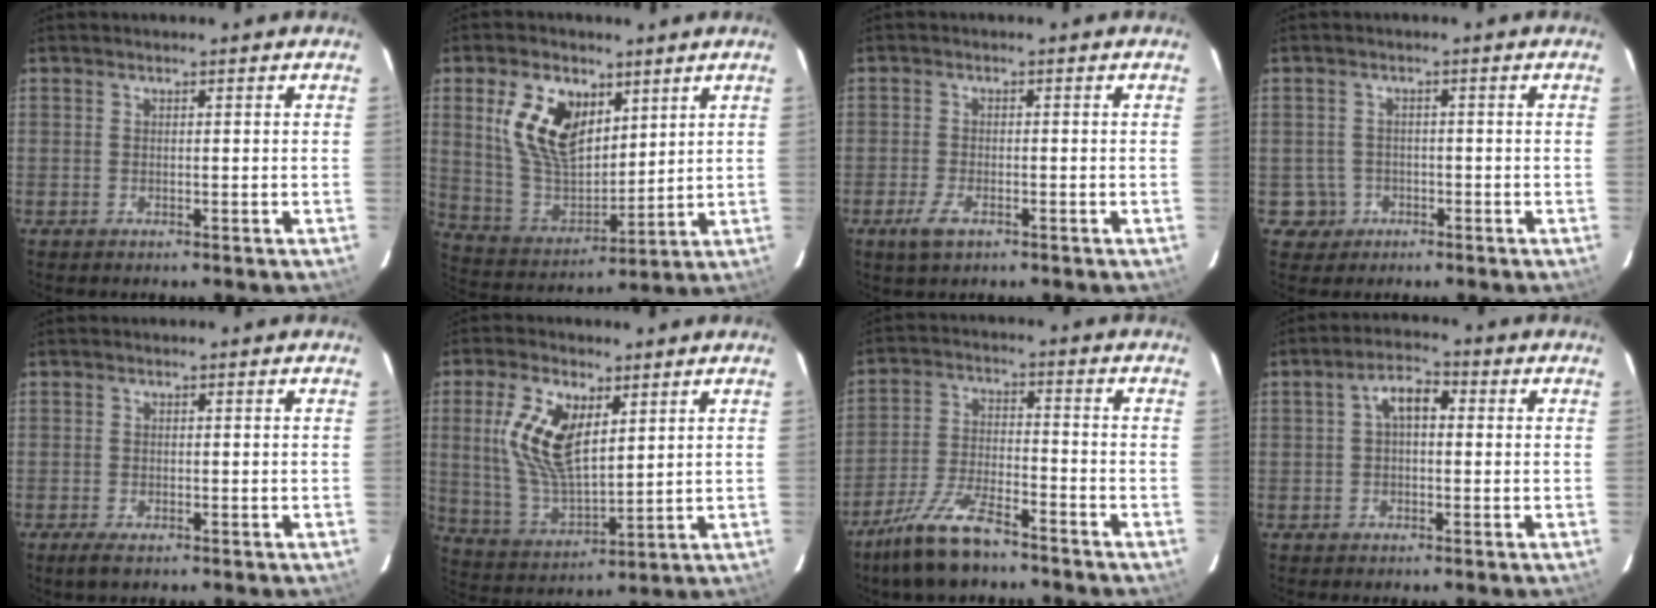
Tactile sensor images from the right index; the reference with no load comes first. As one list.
[{"total": 14.8, "force": [6.1, 8.7, 10.3], "torque": [-0.203, 0.011, 0.131]}, {"total": 3.8, "force": [-2.2, 1.6, 2.6], "torque": [-0.065, -0.007, -0.042]}, {"total": 4.0, "force": [-1.3, 3.7, -0.1], "torque": [-0.003, 0.018, -0.019]}, {"total": 2.5, "force": [-1.5, 1.0, 1.8], "torque": [-0.036, -0.008, -0.024]}, {"total": 13.5, "force": [4.3, 6.6, 11.0], "torque": [-0.225, 0.006, 0.096]}, {"total": 11.2, "force": [-8.6, 3.2, 6.4], "torque": [-0.139, -0.009, -0.160]}, {"total": 5.0, "force": [0.6, 2.8, 4.1], "torque": [-0.074, 0.021, 0.010]}]